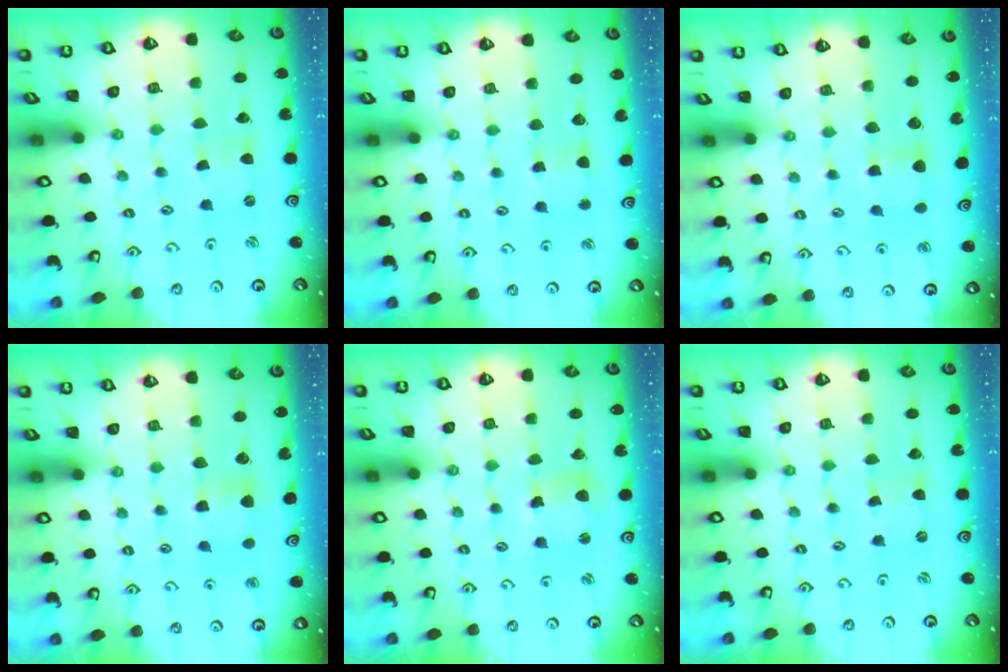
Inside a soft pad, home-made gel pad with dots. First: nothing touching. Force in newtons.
{"total": 3.7, "press": 3.7, "slide": 0.4}
{"total": 5.5, "press": 5.5, "slide": 0.6}
{"total": 5.8, "press": 5.8, "slide": 0.8}
{"total": 5.2, "press": 5.1, "slide": 0.8}
{"total": 0.0}